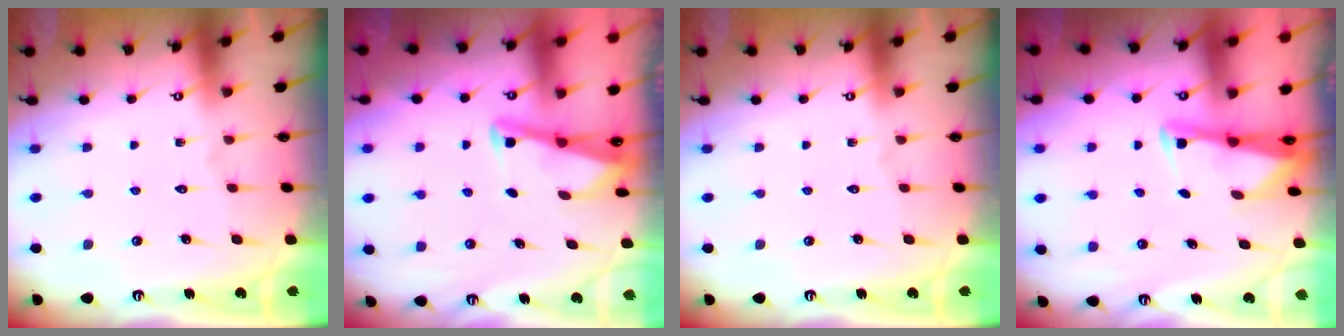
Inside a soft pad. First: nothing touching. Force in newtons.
{"total": 2.8, "press": 2.7, "slide": 0.4}
{"total": 0.0}
{"total": 2.7, "press": 2.6, "slide": 0.3}